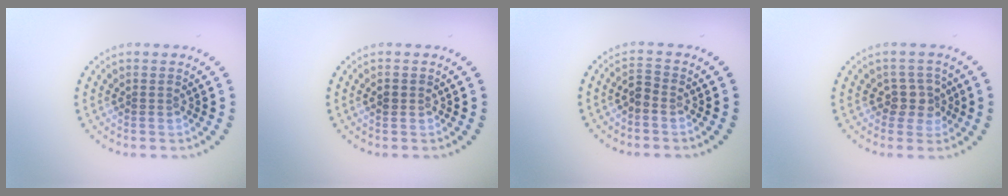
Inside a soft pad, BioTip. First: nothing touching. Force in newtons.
{"total": 1.2, "press": 1.2, "slide": 0.1}
{"total": 1.1, "press": 1.0, "slide": 0.6}
{"total": 2.3, "press": 2.0, "slide": 1.2}